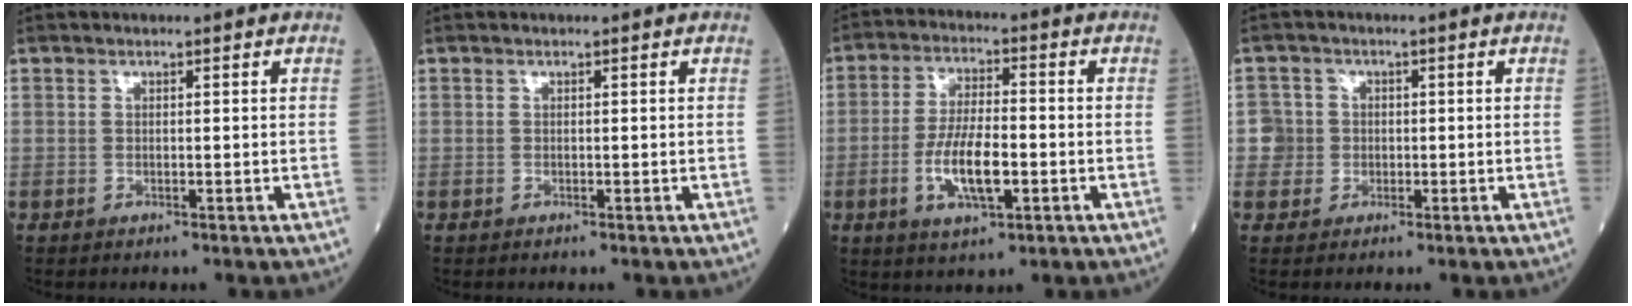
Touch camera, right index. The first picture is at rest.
{"total": 0.0}
{"total": 8.9, "force": [-2.5, 2.6, 8.2], "torque": [-0.164, -0.001, -0.044]}
{"total": 3.0, "force": [-0.4, 3.0, -0.2], "torque": [0.012, 0.009, -0.009]}